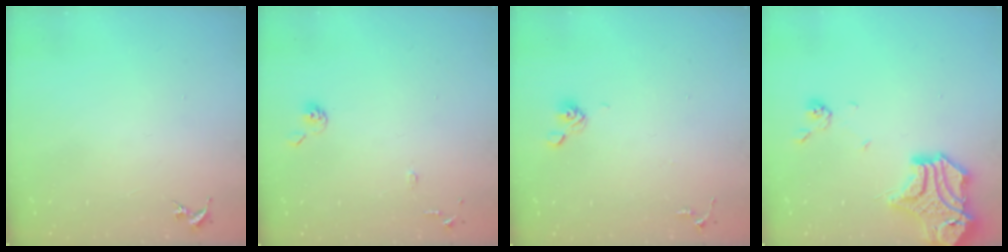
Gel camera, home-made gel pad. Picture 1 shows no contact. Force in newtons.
{"total": 7.0, "press": 7.0, "slide": 0.7}
{"total": 6.3, "press": 6.0, "slide": 2.1}
{"total": 18.4, "press": 18.3, "slide": 2.2}